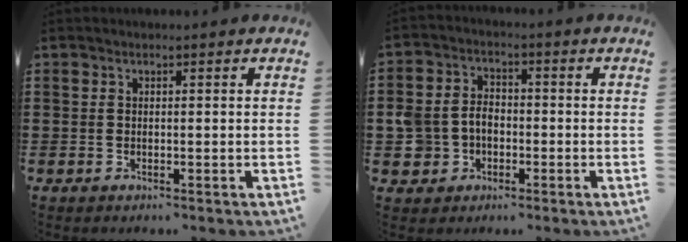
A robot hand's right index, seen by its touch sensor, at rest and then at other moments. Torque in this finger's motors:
{"motor_torque": [0.31, 0.01, 0.17, 0.09]}